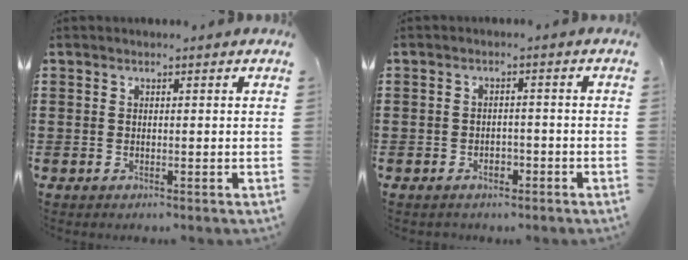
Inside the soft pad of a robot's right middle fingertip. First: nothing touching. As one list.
[{"total": 1.7, "force": [-1.1, 1.0, 0.7], "torque": [-0.018, 0.001, -0.024]}]